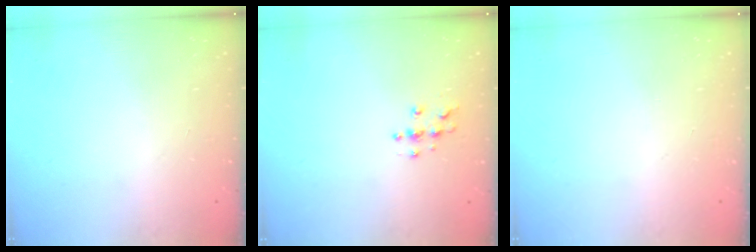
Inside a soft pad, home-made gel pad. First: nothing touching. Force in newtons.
{"total": 3.8, "press": 3.8, "slide": 0.3}
{"total": 0.0}